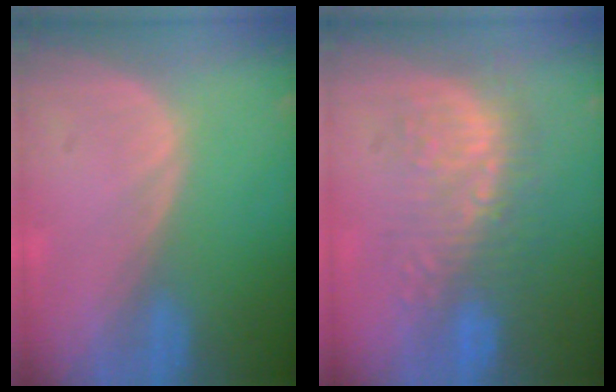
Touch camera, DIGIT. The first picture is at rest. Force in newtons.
{"total": 8.9, "press": 8.7, "slide": 2.0}